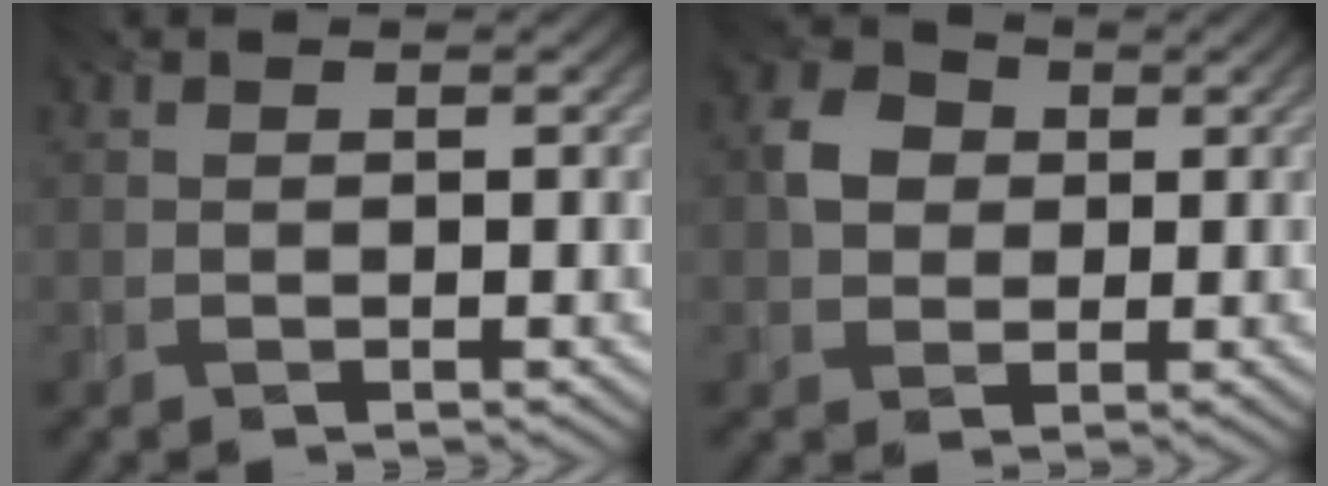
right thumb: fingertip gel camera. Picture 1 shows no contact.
{"total": 4.1, "force": [0.5, 3.6, 2.0], "torque": [-0.045, 0.010, 0.002]}